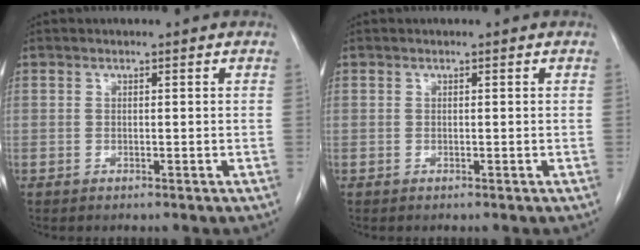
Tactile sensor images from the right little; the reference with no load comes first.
{"total": 0.0}